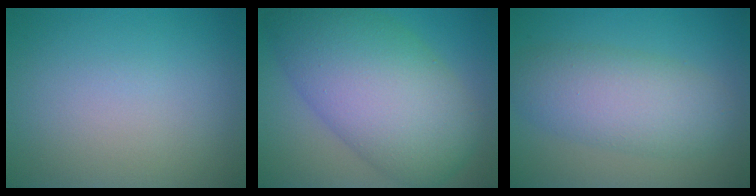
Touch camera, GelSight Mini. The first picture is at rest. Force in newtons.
{"total": 11.9, "press": 11.9, "slide": 0.4}
{"total": 5.9, "press": 5.9, "slide": 0.2}